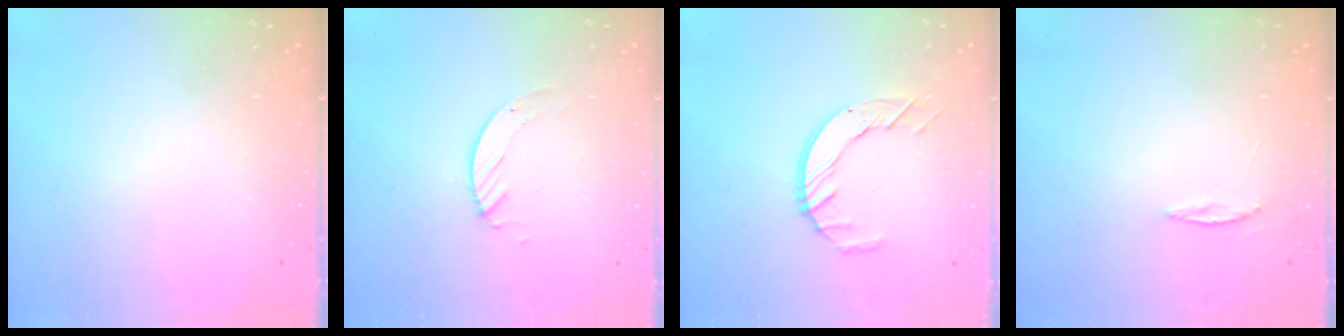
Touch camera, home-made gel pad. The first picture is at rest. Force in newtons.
{"total": 3.4, "press": 3.4, "slide": 0.4}
{"total": 7.4, "press": 7.4, "slide": 0.5}
{"total": 3.3, "press": 3.3, "slide": 0.4}